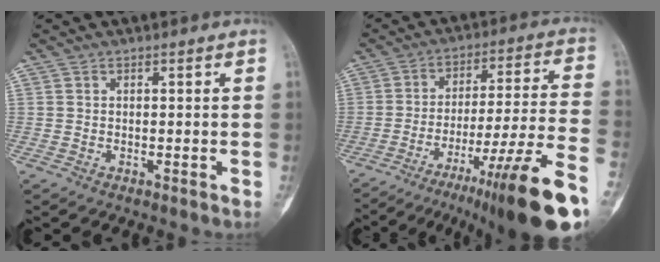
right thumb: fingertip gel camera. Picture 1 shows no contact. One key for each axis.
{"total": 21.8, "fx": -14.0, "fy": 1.3, "fz": 16.7, "tx": -0.217, "ty": 0.061, "tz": -0.219}